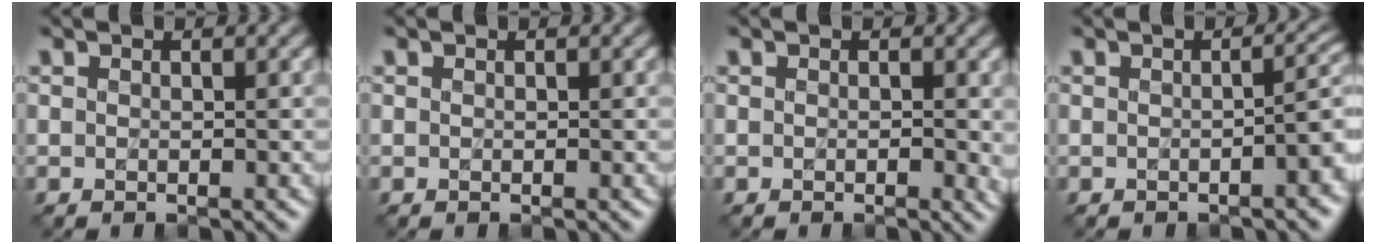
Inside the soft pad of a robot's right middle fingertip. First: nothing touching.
{"total": 0.0}
{"total": 1.5, "force": [-0.2, 0.6, 1.3], "torque": [-0.018, -0.005, -0.004]}
{"total": 2.9, "force": [-1.3, 0.9, 2.4], "torque": [-0.026, 0.007, -0.020]}